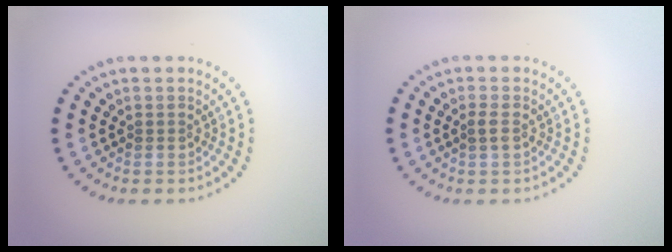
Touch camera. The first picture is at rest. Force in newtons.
{"total": 0.8, "press": 0.8, "slide": 0.2}